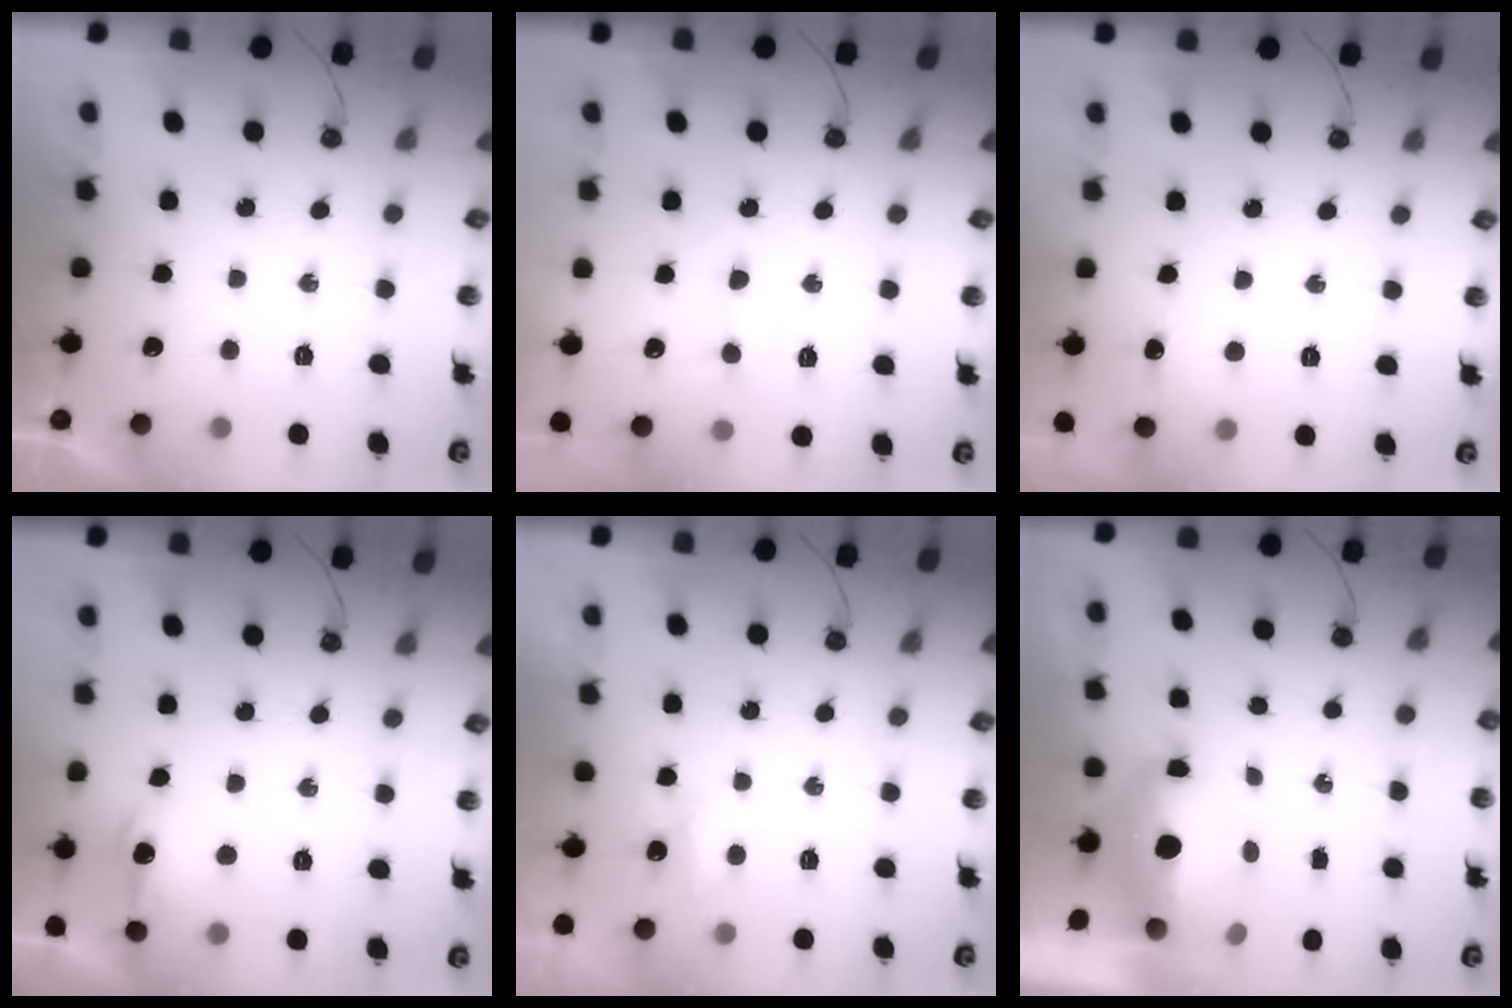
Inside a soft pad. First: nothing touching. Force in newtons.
{"total": 3.8, "press": 3.7, "slide": 0.7}
{"total": 4.9, "press": 4.9, "slide": 0.7}
{"total": 9.2, "press": 9.1, "slide": 0.9}
{"total": 2.9, "press": 2.8, "slide": 0.6}
{"total": 8.5, "press": 8.3, "slide": 1.4}